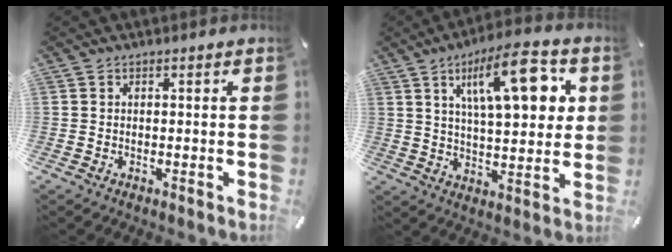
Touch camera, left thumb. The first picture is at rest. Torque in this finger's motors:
{"motor_torque": [2.60, 2.41, 2.08, -0.69, 0.24]}